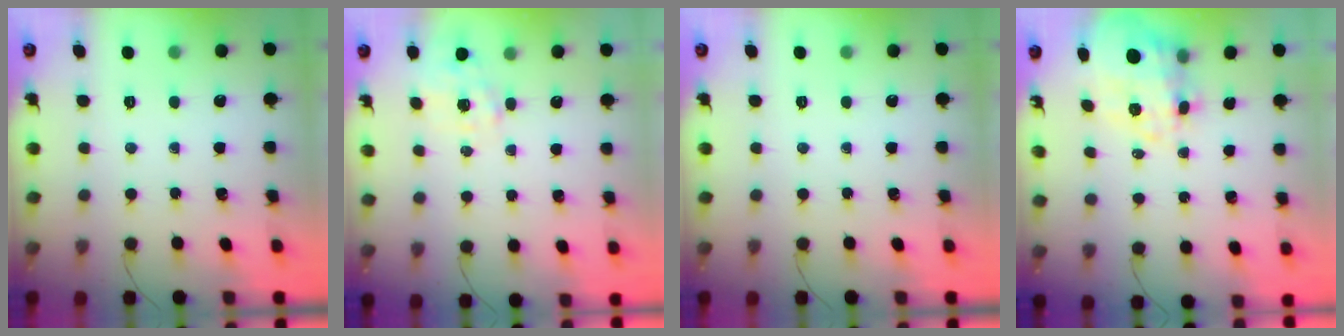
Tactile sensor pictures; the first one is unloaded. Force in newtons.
{"total": 2.2, "press": 2.1, "slide": 0.7}
{"total": 0.0}
{"total": 7.7, "press": 7.1, "slide": 3.1}